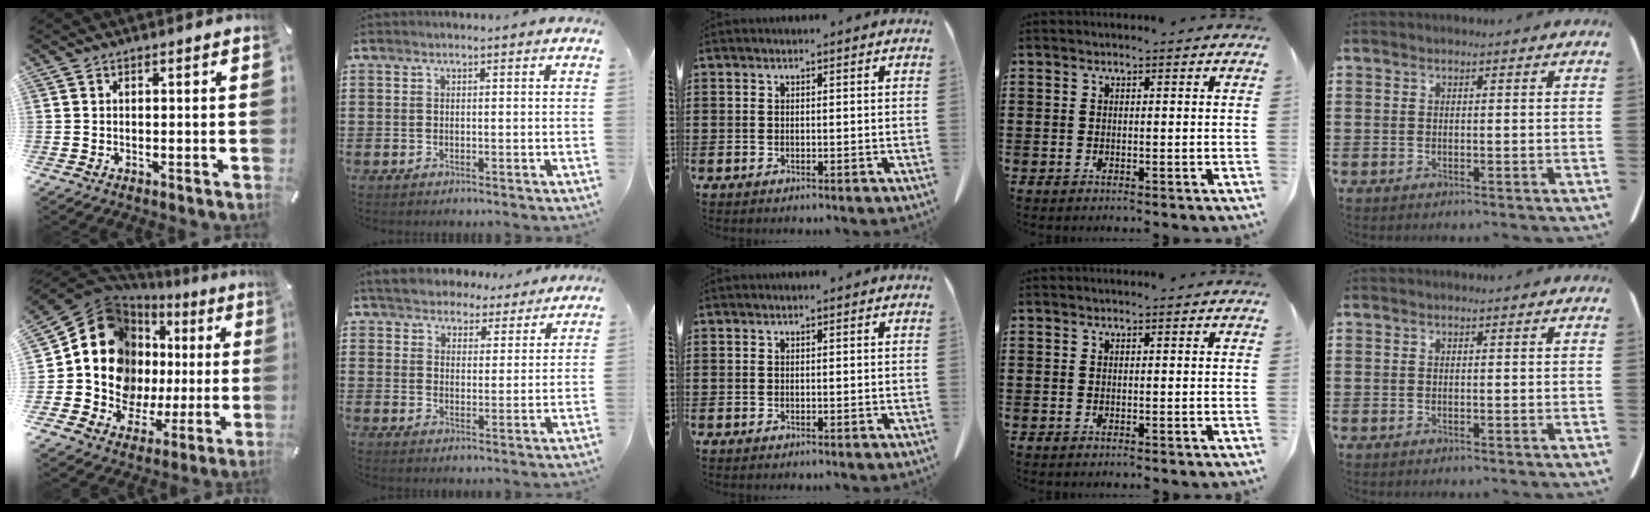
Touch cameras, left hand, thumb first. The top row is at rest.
{"thumb": {"total": 17.3, "force": [3.8, 14.7, 8.2], "torque": [-0.146, -0.046, 0.087]}, "index": {"total": 4.8, "force": [4.6, 1.4, 0.2], "torque": [-0.030, -0.016, 0.081]}}